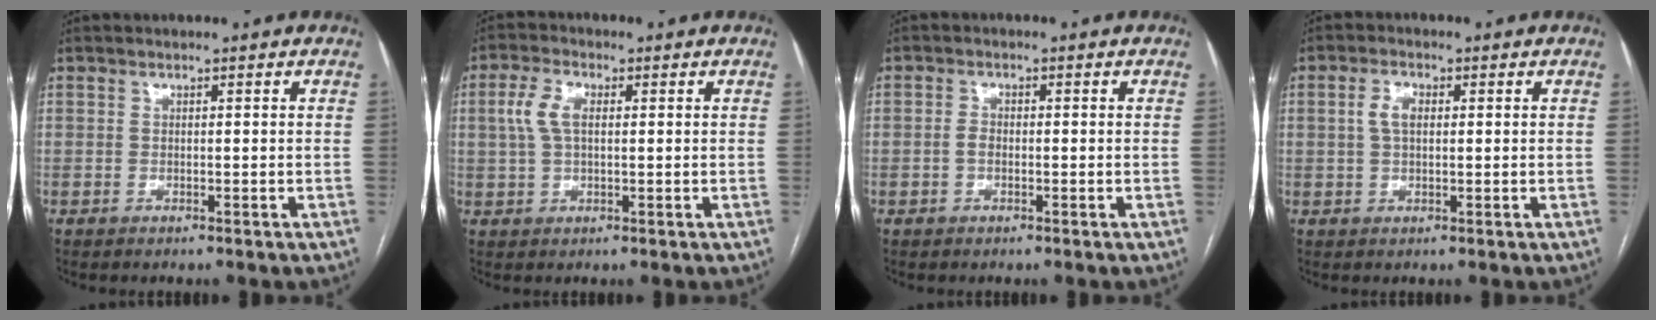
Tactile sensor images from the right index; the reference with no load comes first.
{"total": 4.9, "force": [1.1, 2.4, 4.2], "torque": [-0.105, 0.017, 0.022]}
{"total": 1.5, "force": [-0.3, 0.8, 1.2], "torque": [-0.020, 0.004, -0.006]}
{"total": 3.3, "force": [0.7, 1.8, 2.7], "torque": [-0.060, 0.013, 0.014]}